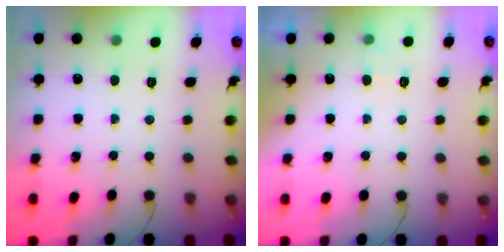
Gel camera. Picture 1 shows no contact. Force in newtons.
{"total": 2.2, "press": 1.8, "slide": 1.3}